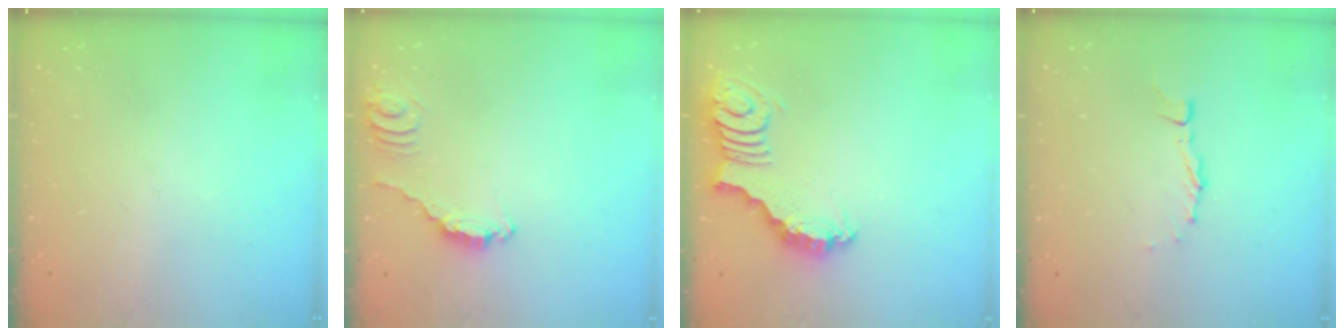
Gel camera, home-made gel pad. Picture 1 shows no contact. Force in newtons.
{"total": 3.0, "press": 3.0, "slide": 0.2}
{"total": 3.1, "press": 3.0, "slide": 0.3}
{"total": 3.4, "press": 3.4, "slide": 0.3}